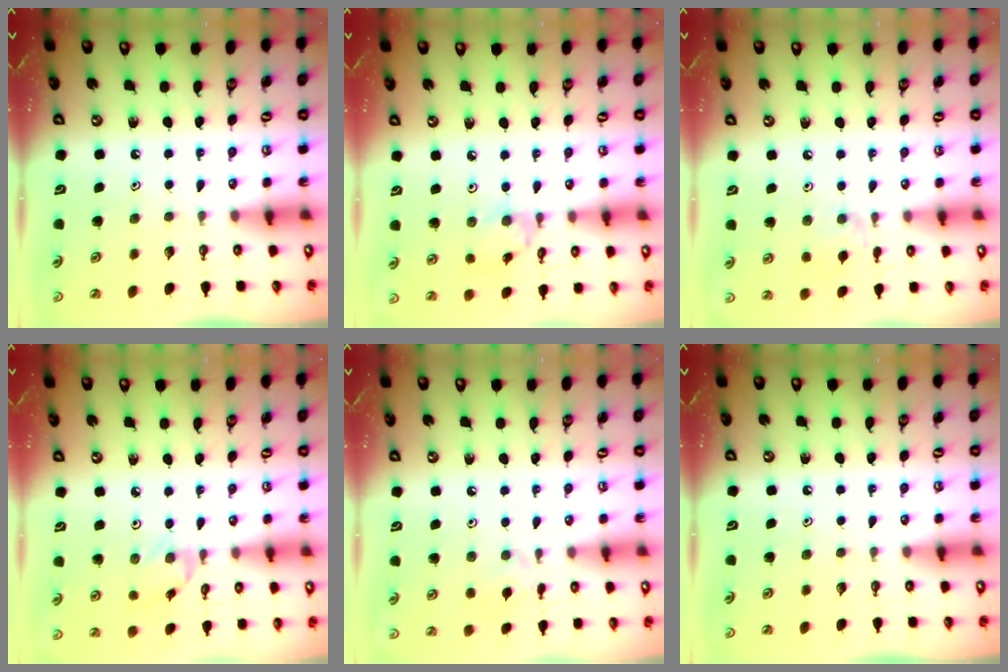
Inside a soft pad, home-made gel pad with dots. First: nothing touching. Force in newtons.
{"total": 2.1, "press": 2.1, "slide": 0.2}
{"total": 5.9, "press": 5.8, "slide": 0.8}
{"total": 0.9, "press": 0.8, "slide": 0.3}
{"total": 1.9, "press": 1.9, "slide": 0.5}
{"total": 0.0}